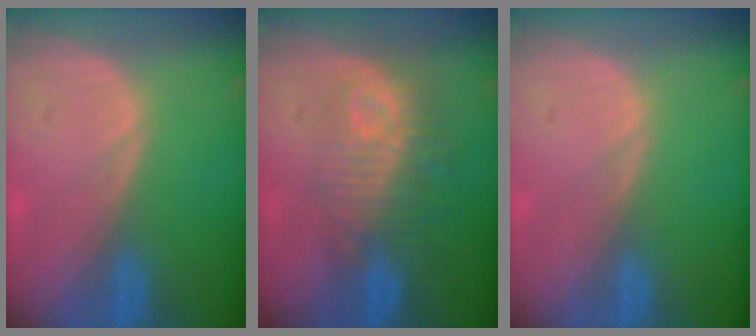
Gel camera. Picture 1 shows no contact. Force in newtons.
{"total": 9.6, "press": 8.6, "slide": 4.4}
{"total": 0.0}